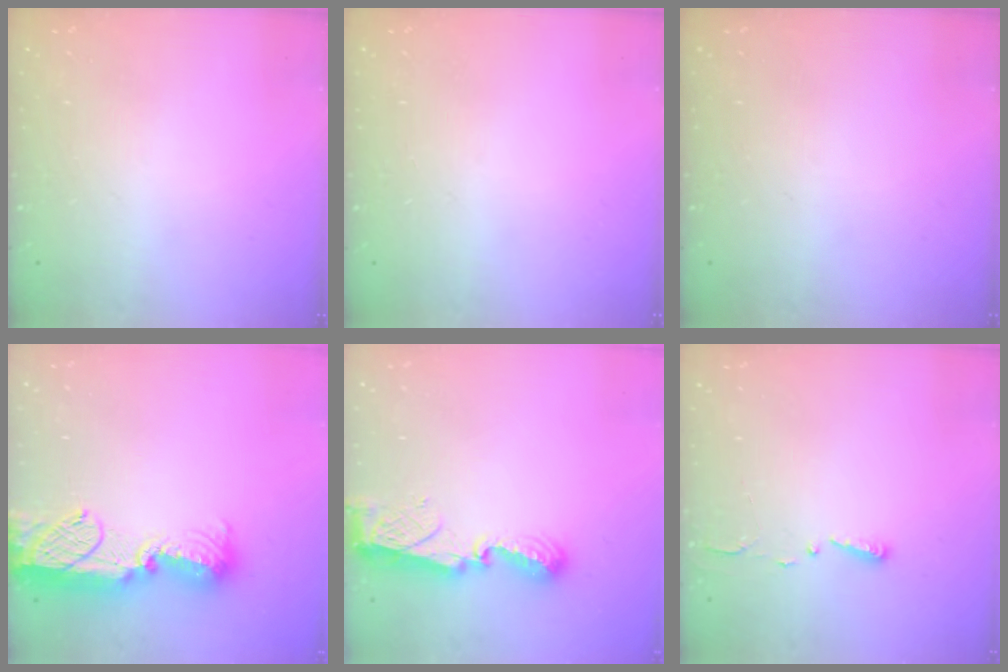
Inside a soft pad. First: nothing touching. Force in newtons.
{"total": 0.0}
{"total": 0.0}
{"total": 17.4, "press": 16.6, "slide": 5.5}
{"total": 8.1, "press": 8.1, "slide": 0.9}
{"total": 2.7, "press": 2.7, "slide": 0.4}